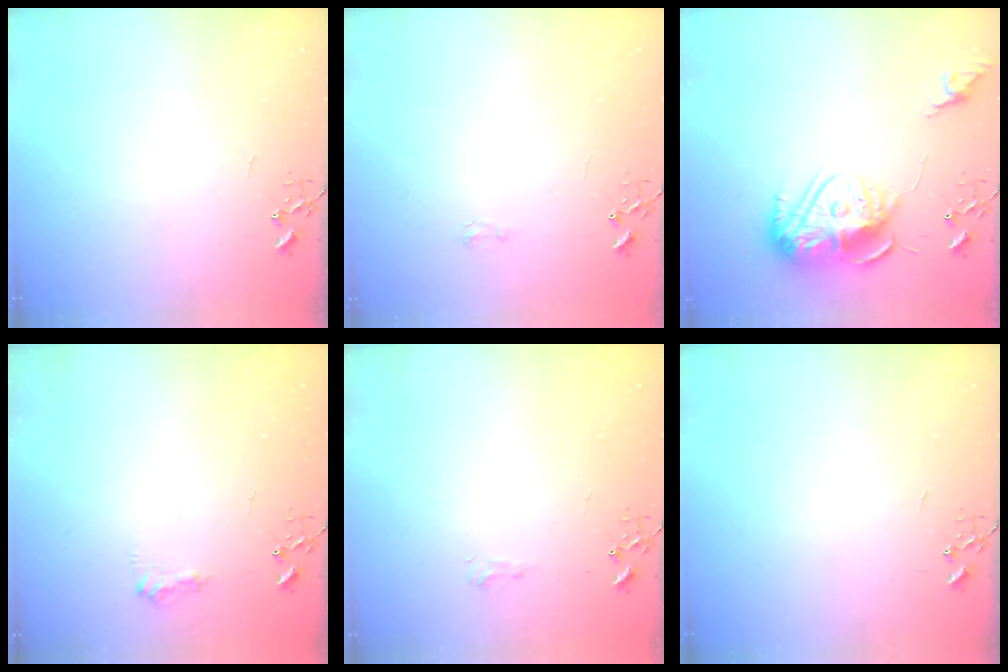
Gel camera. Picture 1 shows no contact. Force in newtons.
{"total": 4.1, "press": 4.0, "slide": 0.7}
{"total": 15.2, "press": 15.2, "slide": 1.4}
{"total": 7.9, "press": 7.9, "slide": 0.6}
{"total": 5.6, "press": 5.6, "slide": 0.7}
{"total": 0.0}